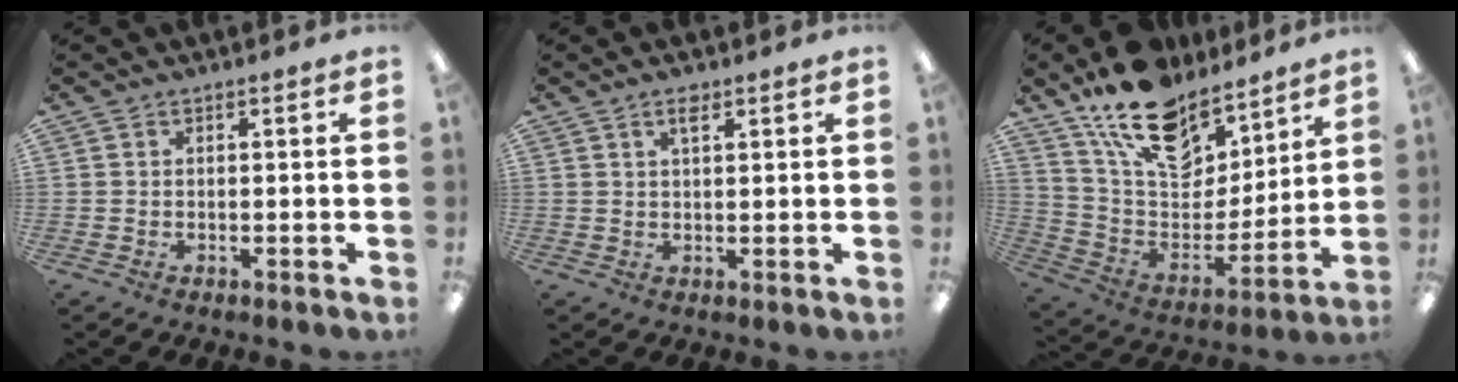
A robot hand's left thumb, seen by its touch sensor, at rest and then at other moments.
{"total": 2.8, "force": [1.8, 1.1, 1.9], "torque": [-0.027, -0.003, 0.029]}
{"total": 19.7, "force": [14.9, 9.5, 8.7], "torque": [-0.169, -0.098, 0.271]}